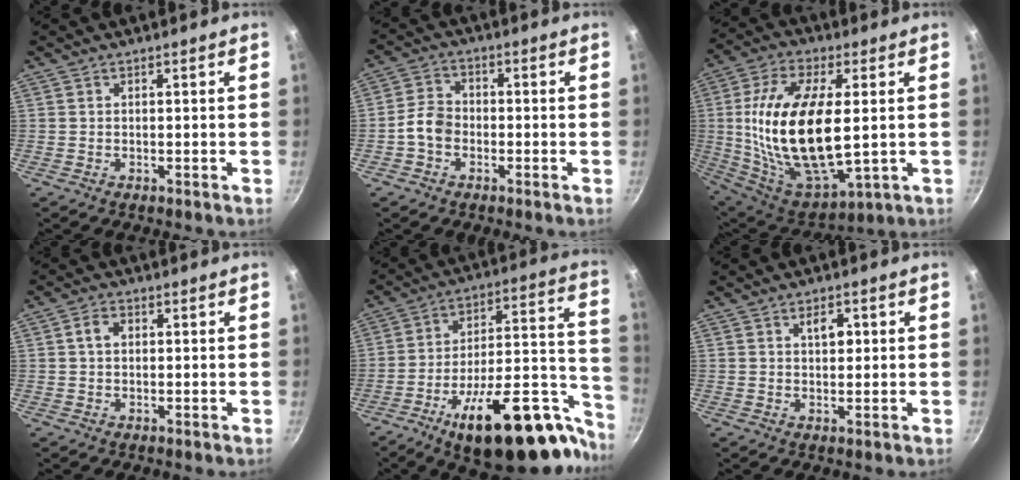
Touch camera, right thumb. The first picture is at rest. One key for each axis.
{"total": 5.1, "fx": -1.7, "fy": 3.9, "fz": 2.7, "tx": -0.037, "ty": 0.025, "tz": -0.042}
{"total": 24.6, "fx": 1.2, "fy": 11.5, "fz": 21.7, "tx": -0.414, "ty": -0.002, "tz": 0.033}
{"total": 3.0, "fx": 0.5, "fy": 2.2, "fz": 2.0, "tx": -0.030, "ty": 0.008, "tz": 0.006}
{"total": 31.1, "fx": -16.7, "fy": 12.4, "fz": 23.1, "tx": -0.273, "ty": 0.094, "tz": -0.240}
{"total": 3.6, "fx": 1.0, "fy": 2.1, "fz": 2.7, "tx": -0.025, "ty": -0.003, "tz": 0.013}